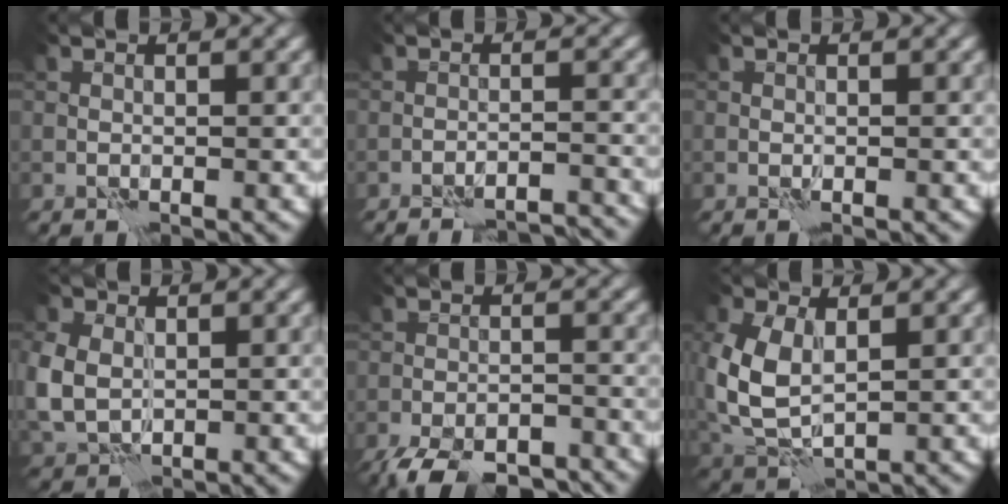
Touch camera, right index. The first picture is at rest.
{"total": 8.8, "force": [-8.5, 1.7, 1.7], "torque": [-0.006, 0.017, -0.099]}
{"total": 0.0}
{"total": 5.4, "force": [0.1, 4.2, 3.3], "torque": [-0.098, -0.004, 0.009]}
{"total": 8.9, "force": [-7.7, 2.6, 3.6], "torque": [-0.052, -0.022, -0.119]}
{"total": 6.6, "force": [0.9, 4.1, 5.1], "torque": [-0.137, -0.003, 0.021]}